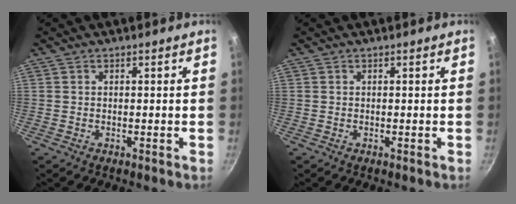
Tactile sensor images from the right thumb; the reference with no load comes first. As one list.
[{"total": 0.0}]